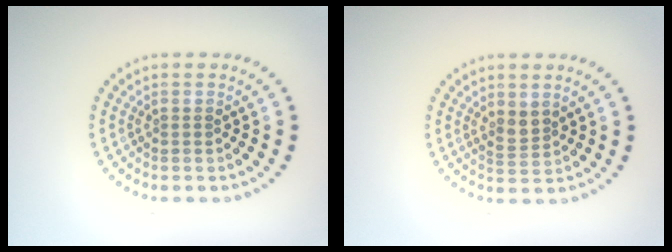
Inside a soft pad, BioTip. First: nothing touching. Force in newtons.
{"total": 1.7, "press": 1.4, "slide": 0.9}